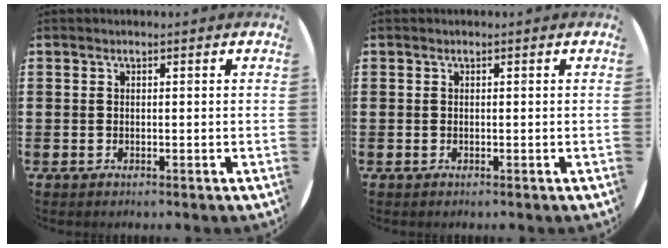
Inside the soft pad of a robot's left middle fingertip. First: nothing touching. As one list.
[{"total": 0.0}]